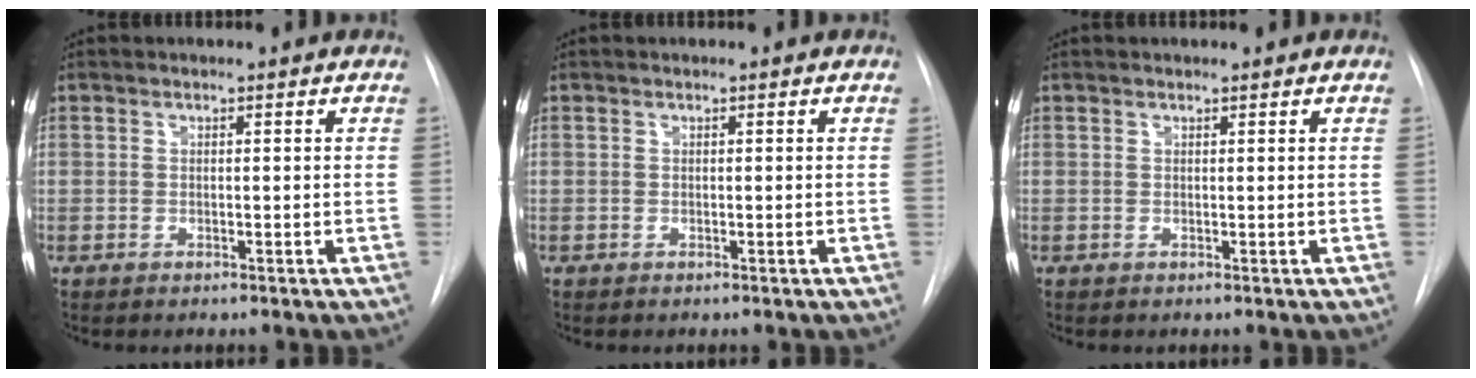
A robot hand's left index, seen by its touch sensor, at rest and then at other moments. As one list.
[{"total": 0.0}, {"total": 0.8, "force": [0.8, 0.1, 0.3], "torque": [-0.005, 0.011, 0.013]}]